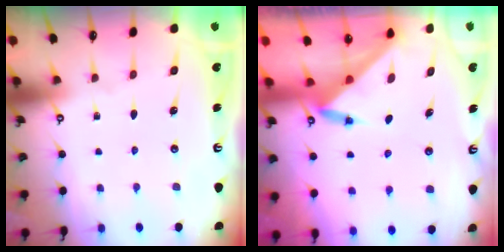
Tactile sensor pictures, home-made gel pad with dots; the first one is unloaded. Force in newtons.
{"total": 3.4, "press": 3.4, "slide": 0.3}